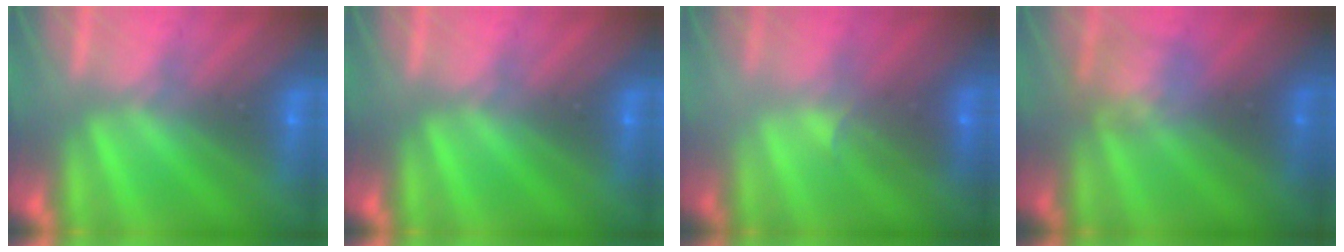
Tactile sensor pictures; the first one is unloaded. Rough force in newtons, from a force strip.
{"total": 0.0}
{"total": 2.0}
{"total": 2.4}